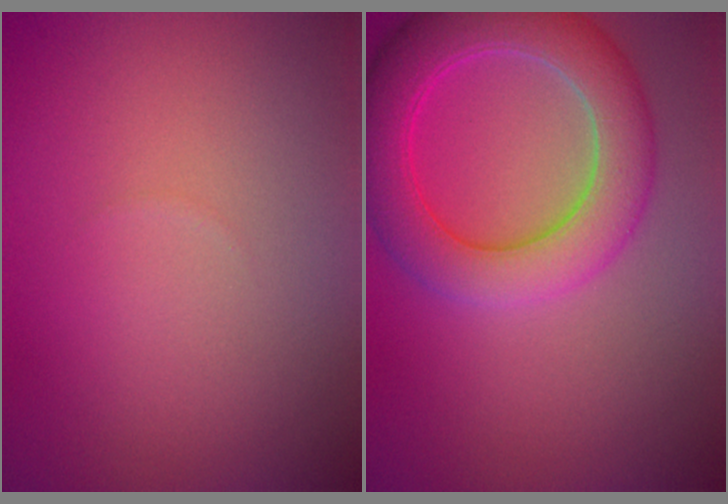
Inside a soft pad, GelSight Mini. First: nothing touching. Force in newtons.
{"total": 6.8, "press": 6.8, "slide": 0.1}